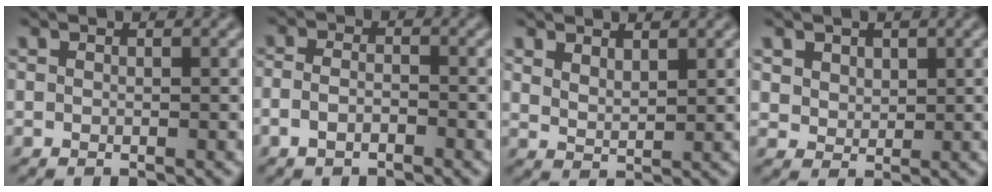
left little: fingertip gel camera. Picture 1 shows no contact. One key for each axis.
{"total": 2.0, "fx": -1.2, "fy": 1.0, "fz": 1.3, "tx": -0.027, "ty": 0.002, "tz": -0.027}
{"total": 2.0, "fx": 1.5, "fy": 0.8, "fz": 1.1, "tx": -0.028, "ty": -0.004, "tz": 0.034}
{"total": 2.7, "fx": 1.5, "fy": 2.0, "fz": 1.1, "tx": -0.044, "ty": -0.004, "tz": 0.038}